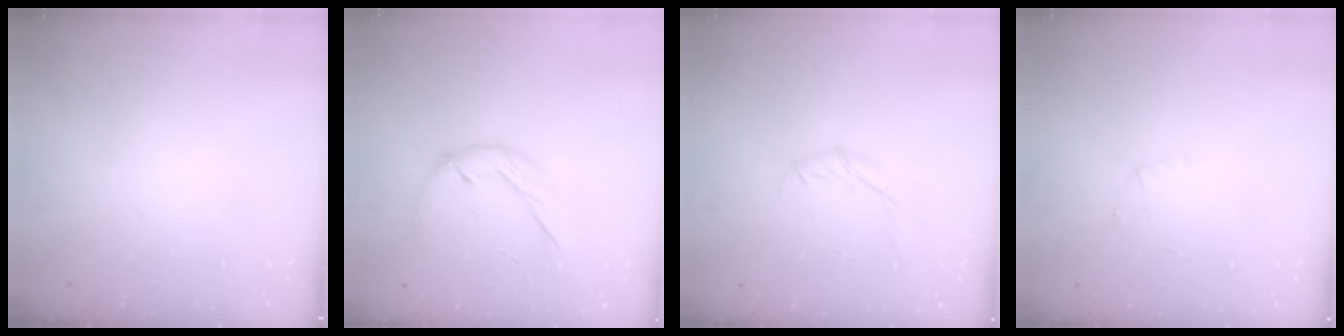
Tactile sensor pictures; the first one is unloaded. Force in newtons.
{"total": 9.1, "press": 9.1, "slide": 0.6}
{"total": 6.0, "press": 5.9, "slide": 1.0}
{"total": 4.7, "press": 4.5, "slide": 1.3}